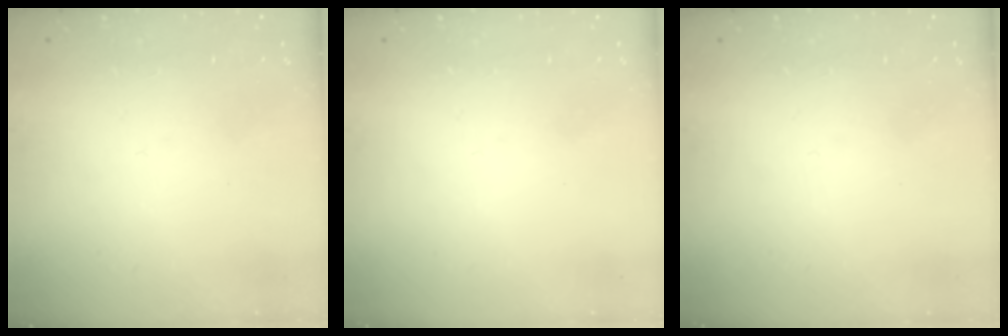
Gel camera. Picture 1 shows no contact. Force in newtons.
{"total": 0.0}
{"total": 0.0}